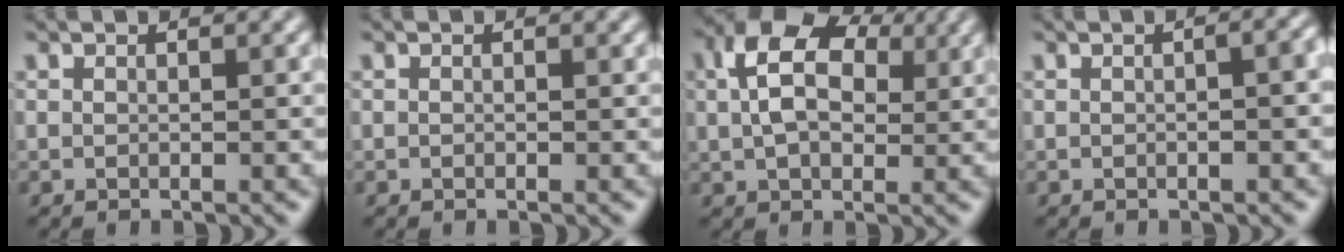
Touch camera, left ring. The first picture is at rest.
{"total": 0.0}
{"total": 8.7, "force": [2.2, 5.6, 6.3], "torque": [-0.131, 0.028, 0.036]}
{"total": 4.5, "force": [0.7, 2.2, 3.8], "torque": [-0.022, 0.035, -0.005]}